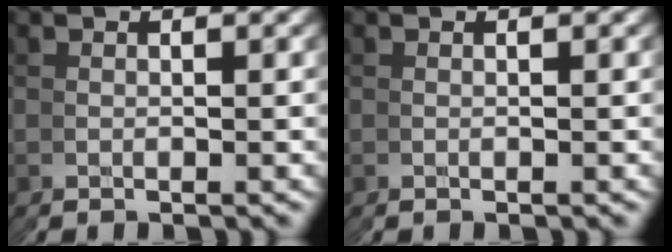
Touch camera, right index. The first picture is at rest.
{"total": 0.0}